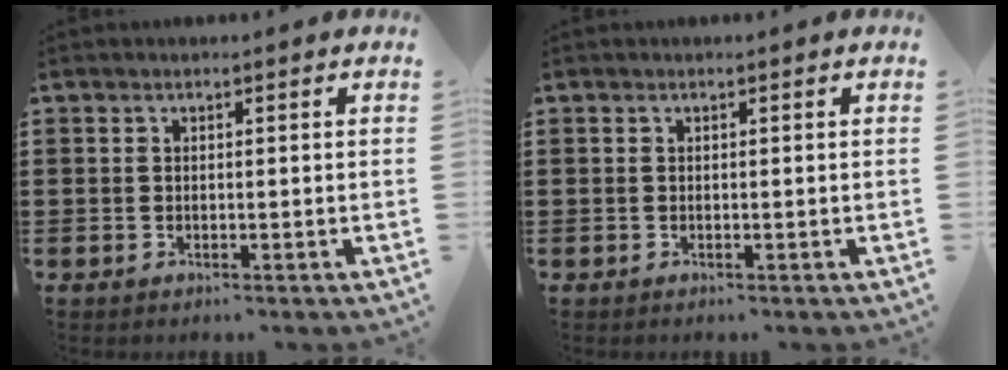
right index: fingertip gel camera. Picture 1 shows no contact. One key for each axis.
{"total": 0.0}